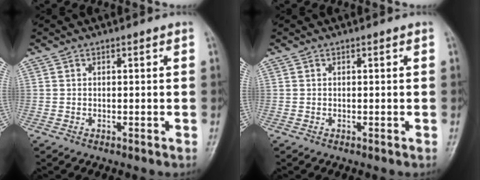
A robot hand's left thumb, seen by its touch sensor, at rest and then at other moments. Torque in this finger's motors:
{"motor_torque": [-0.27, 0.27, -0.23, -0.24, 0.00]}